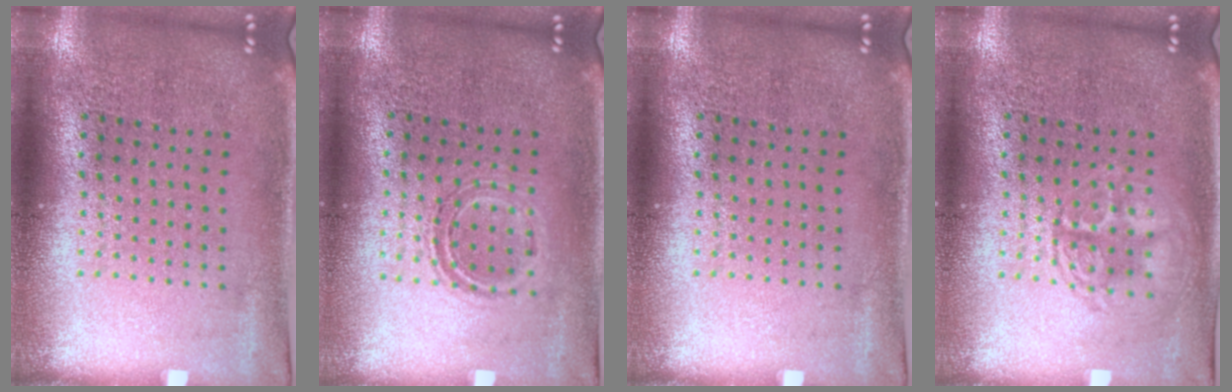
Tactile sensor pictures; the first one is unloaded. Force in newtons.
{"total": 1.1, "press": 0.9, "slide": 0.6}
{"total": 0.0}
{"total": 2.5, "press": 2.4, "slide": 0.3}